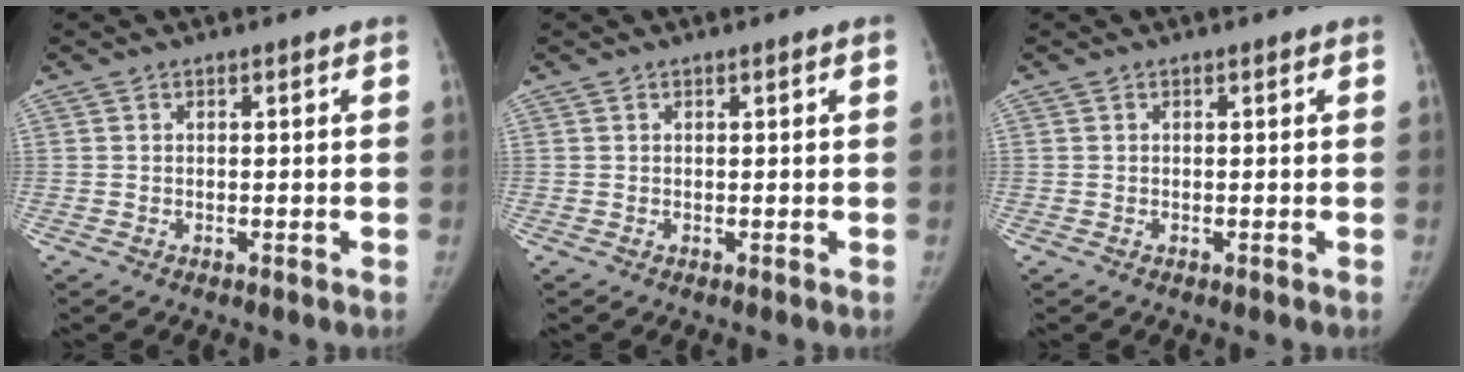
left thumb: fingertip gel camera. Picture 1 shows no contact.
{"total": 0.8, "force": [0.3, 0.0, 0.7], "torque": [-0.013, 0.001, 0.004]}
{"total": 0.0}